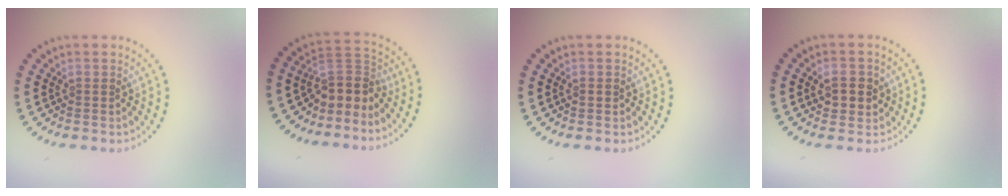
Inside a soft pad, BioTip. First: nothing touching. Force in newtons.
{"total": 3.5, "press": 2.7, "slide": 2.2}
{"total": 0.7, "press": 0.7, "slide": 0.2}
{"total": 2.5, "press": 2.5, "slide": 0.5}